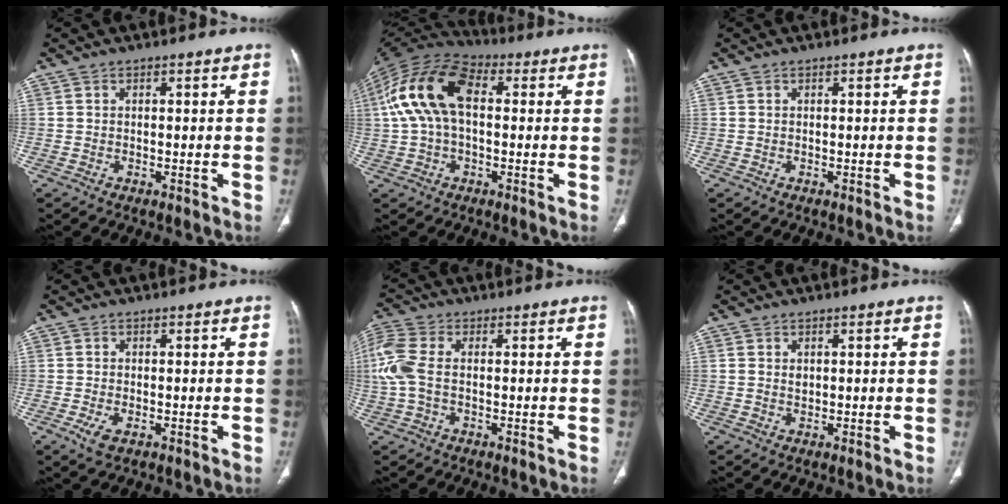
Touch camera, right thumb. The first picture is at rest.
{"total": 15.7, "force": [2.0, 9.2, 12.6], "torque": [-0.254, 0.040, 0.029]}
{"total": 0.0}
{"total": 2.9, "force": [-1.2, 1.4, 2.2], "torque": [-0.052, -0.004, -0.020]}
{"total": 3.0, "force": [-0.1, 1.7, 2.4], "torque": [-0.072, 0.003, -0.005]}
{"total": 1.1, "force": [0.3, 0.8, 0.7], "torque": [-0.013, 0.000, 0.009]}